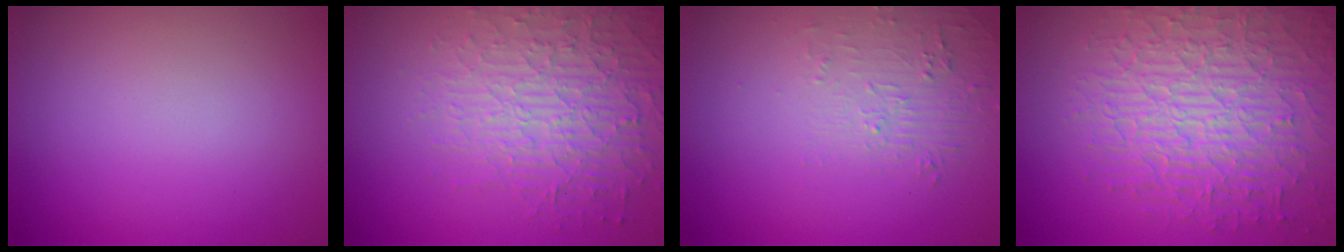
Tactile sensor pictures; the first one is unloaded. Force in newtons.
{"total": 4.8, "press": 4.5, "slide": 1.7}
{"total": 1.7, "press": 0.5, "slide": 1.7}
{"total": 8.8, "press": 6.1, "slide": 6.3}